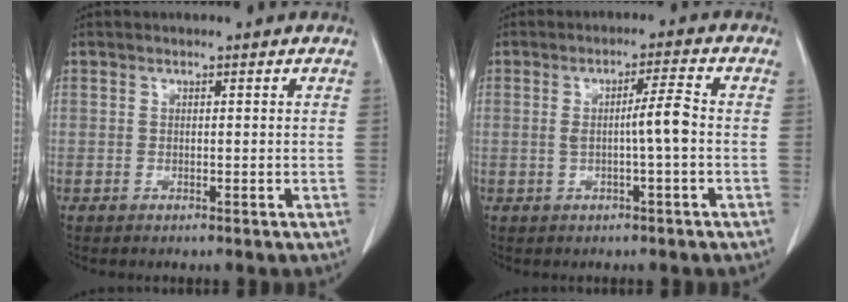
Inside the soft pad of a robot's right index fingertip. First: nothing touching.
{"total": 4.3, "force": [-0.4, -0.3, 4.3], "torque": [-0.072, 0.004, -0.006]}